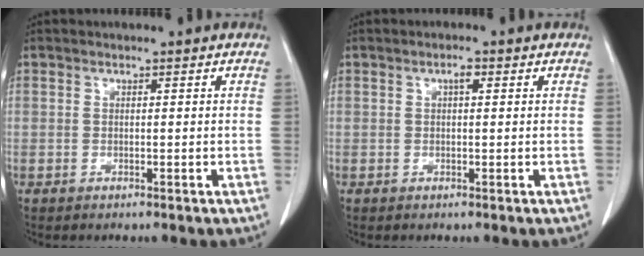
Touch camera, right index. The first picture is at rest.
{"total": 1.3, "force": [0.4, 0.4, 1.1], "torque": [-0.019, 0.004, 0.005]}